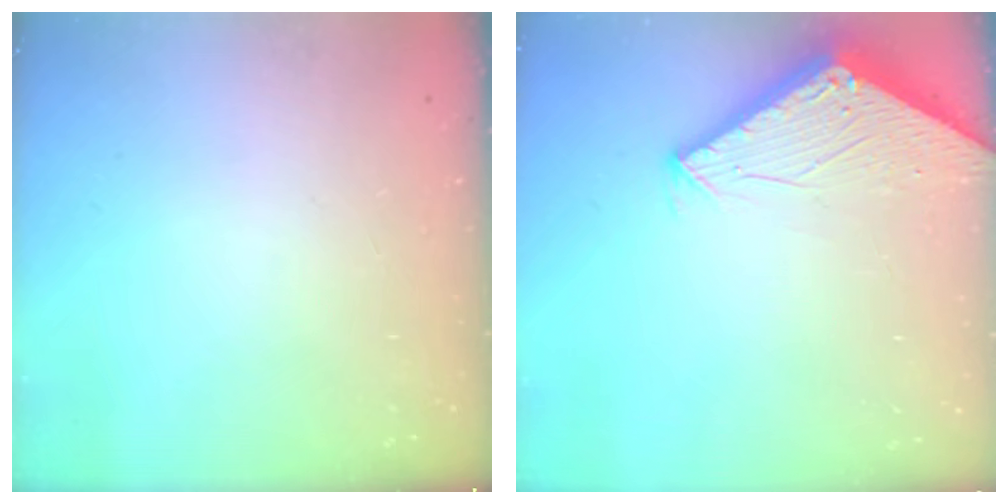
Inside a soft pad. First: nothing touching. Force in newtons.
{"total": 2.9, "press": 2.9, "slide": 0.2}